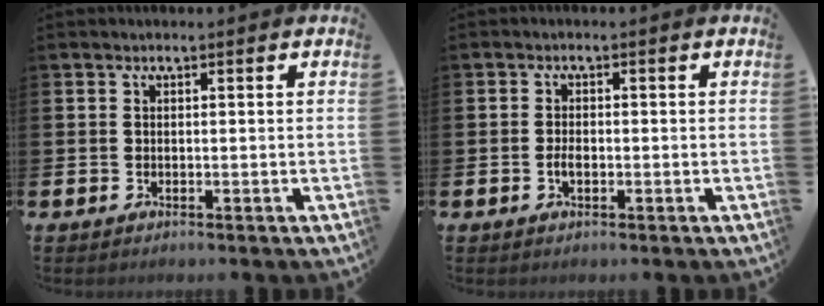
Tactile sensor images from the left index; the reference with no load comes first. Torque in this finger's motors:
{"motor_torque": [0.36, -0.03, 0.03, 0.02]}